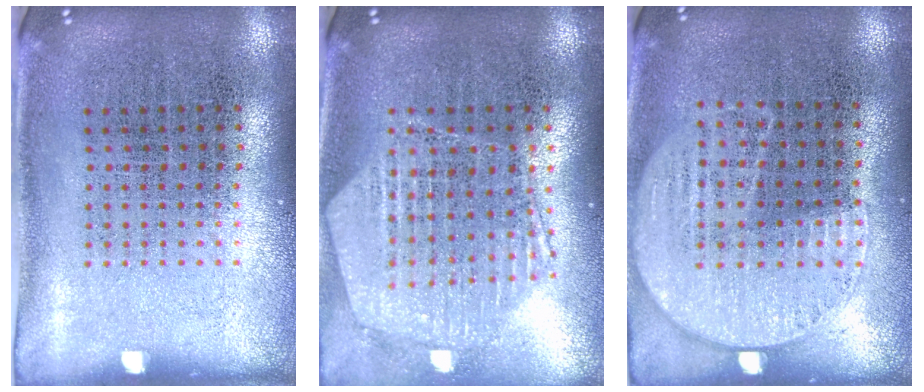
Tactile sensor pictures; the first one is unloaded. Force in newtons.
{"total": 1.3, "press": 1.2, "slide": 0.3}
{"total": 1.2, "press": 1.0, "slide": 0.6}